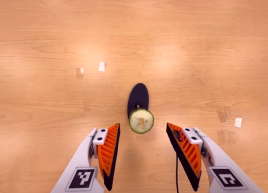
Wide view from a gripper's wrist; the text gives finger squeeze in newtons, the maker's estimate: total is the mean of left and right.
{"total": 0.0}